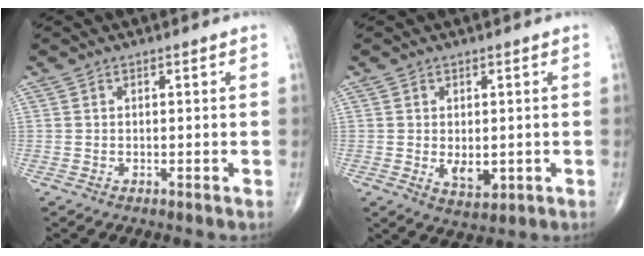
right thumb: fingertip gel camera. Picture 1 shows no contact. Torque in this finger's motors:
{"motor_torque": [0.58, 0.77, -0.08, -0.01, 0.13]}